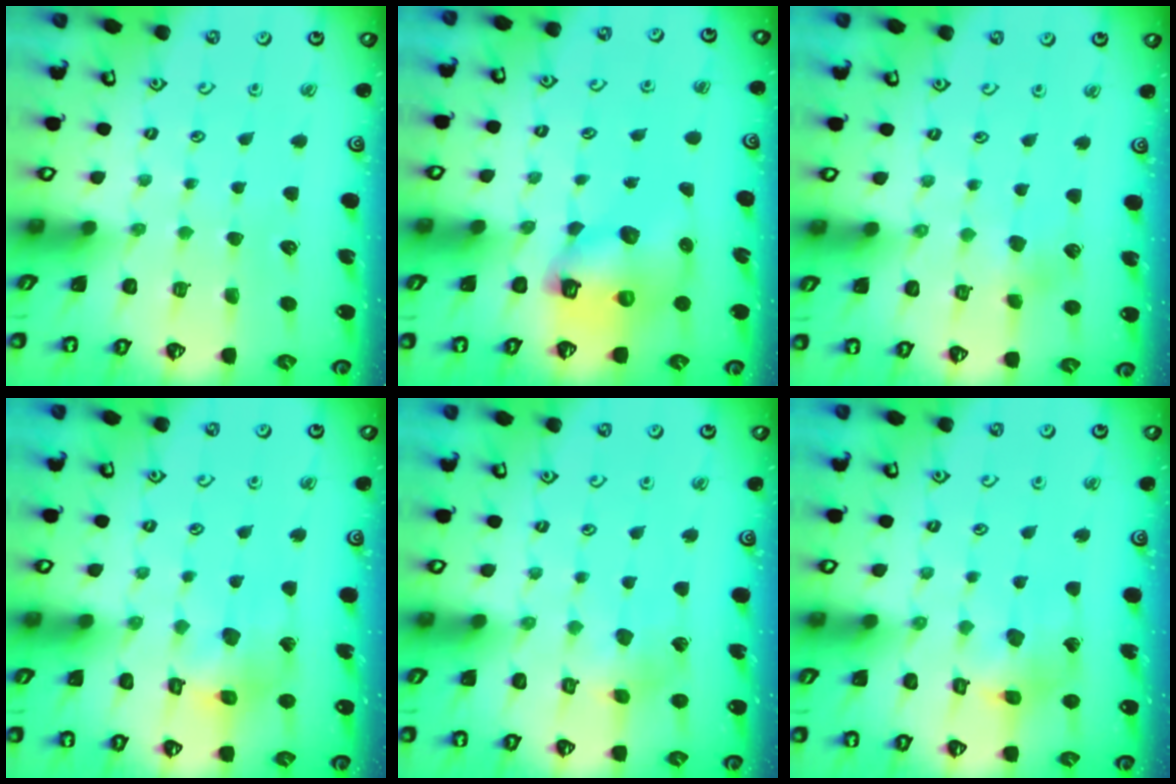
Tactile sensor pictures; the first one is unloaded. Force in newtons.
{"total": 11.2, "press": 11.1, "slide": 1.7}
{"total": 3.8, "press": 3.7, "slide": 0.4}
{"total": 12.0, "press": 11.9, "slide": 1.7}
{"total": 4.8, "press": 4.8, "slide": 0.5}
{"total": 9.5, "press": 9.4, "slide": 1.2}